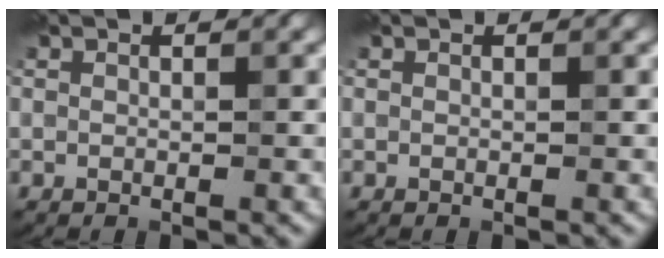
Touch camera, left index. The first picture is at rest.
{"total": 0.0}